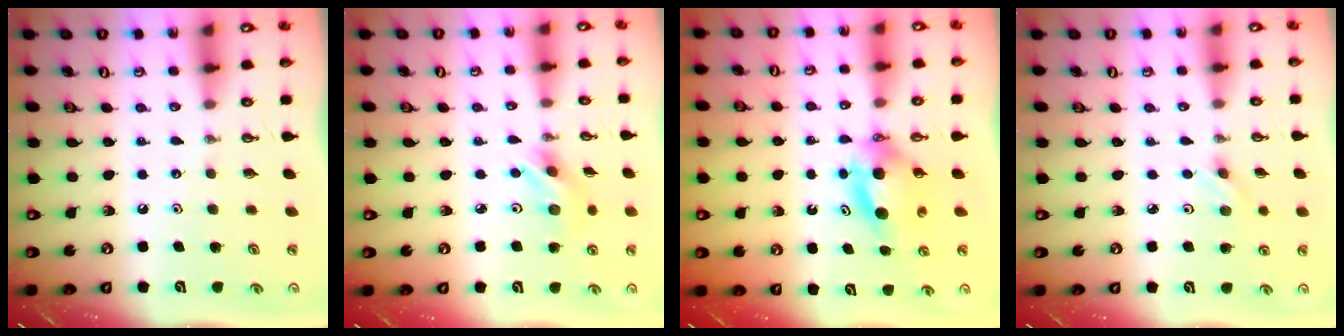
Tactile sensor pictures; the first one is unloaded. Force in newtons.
{"total": 6.4, "press": 6.4, "slide": 0.2}
{"total": 5.7, "press": 5.6, "slide": 1.2}
{"total": 2.7, "press": 2.3, "slide": 1.4}